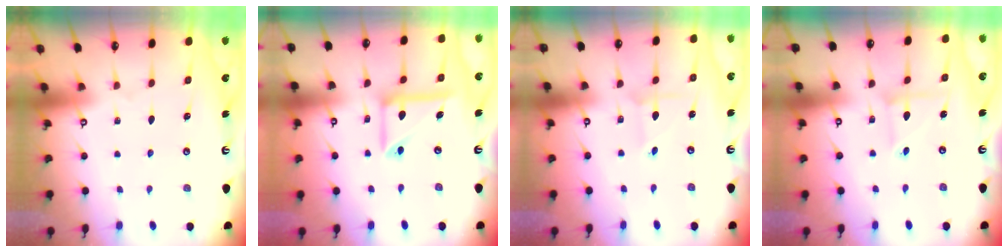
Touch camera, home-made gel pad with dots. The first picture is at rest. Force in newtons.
{"total": 13.7, "press": 13.6, "slide": 1.7}
{"total": 2.2, "press": 2.2, "slide": 0.2}
{"total": 3.9, "press": 3.9, "slide": 0.4}